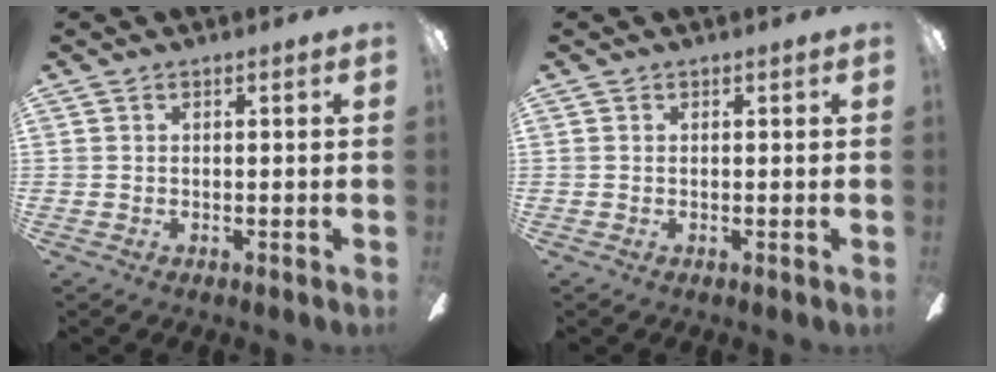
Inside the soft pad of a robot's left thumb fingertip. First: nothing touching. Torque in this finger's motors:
{"motor_torque": [0.00, 0.00, -0.09, 0.04, 0.00]}